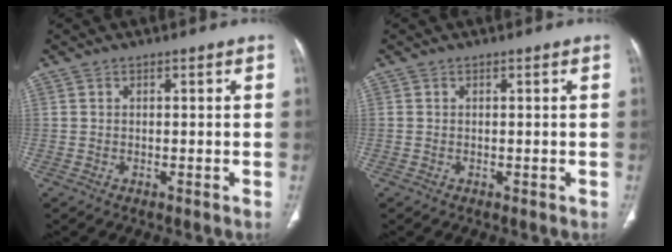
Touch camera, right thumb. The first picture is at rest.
{"total": 0.0}